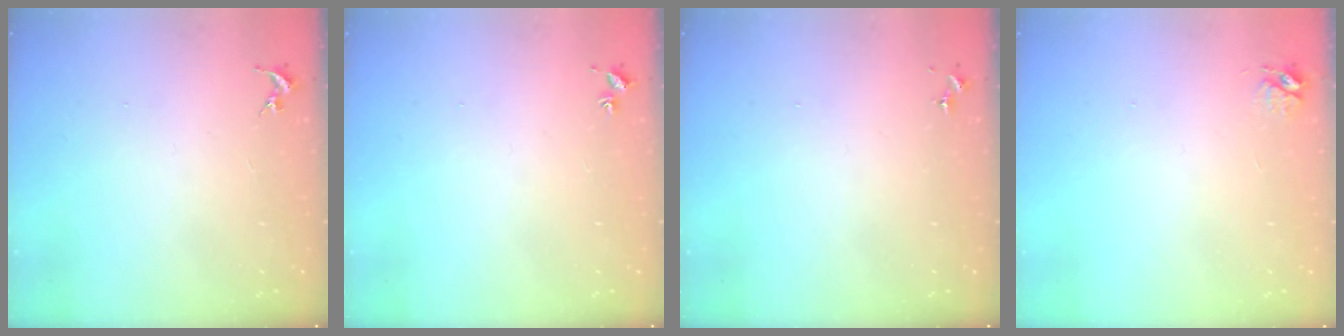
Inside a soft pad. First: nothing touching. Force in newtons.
{"total": 2.0, "press": 2.0, "slide": 0.2}
{"total": 0.0}
{"total": 3.9, "press": 3.9, "slide": 0.4}